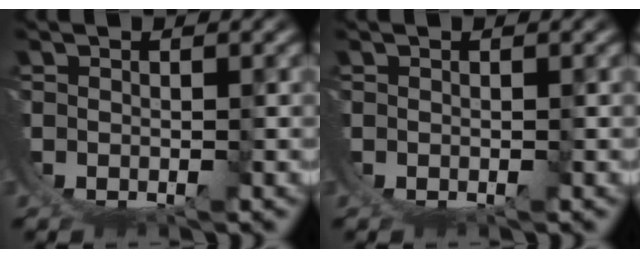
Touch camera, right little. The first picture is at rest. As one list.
[{"total": 0.0}]